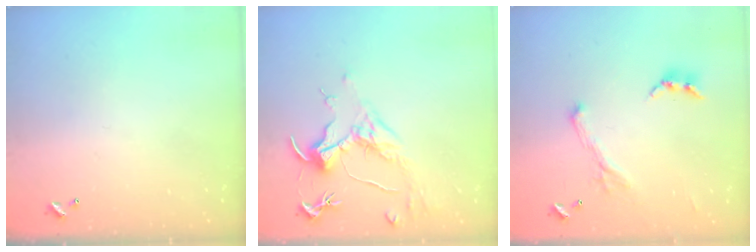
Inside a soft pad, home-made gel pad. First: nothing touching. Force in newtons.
{"total": 1.6, "press": 1.3, "slide": 0.9}
{"total": 1.1, "press": 0.6, "slide": 0.9}